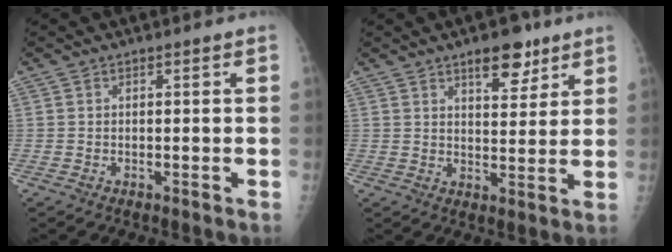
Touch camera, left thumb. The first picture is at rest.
{"total": 7.5, "force": [4.9, 3.3, 4.6], "torque": [-0.039, -0.028, 0.070]}